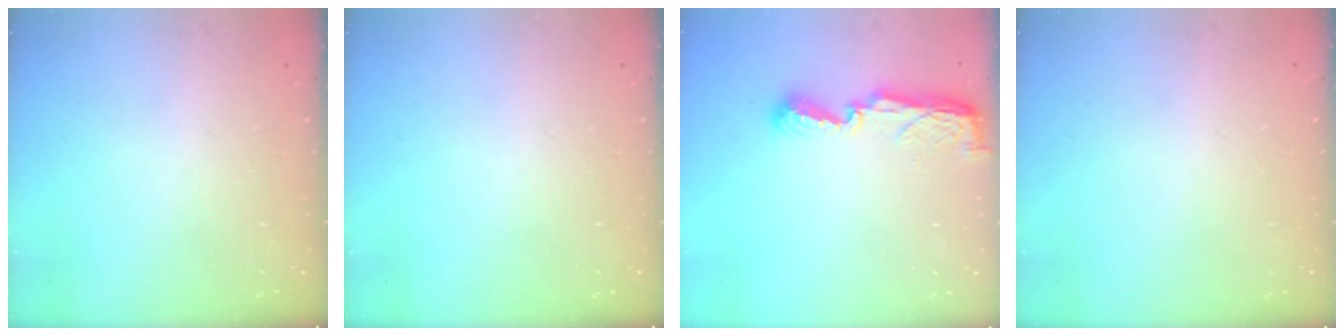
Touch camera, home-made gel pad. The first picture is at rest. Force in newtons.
{"total": 0.0}
{"total": 8.5, "press": 8.5, "slide": 0.1}
{"total": 0.9, "press": 0.9, "slide": 0.1}